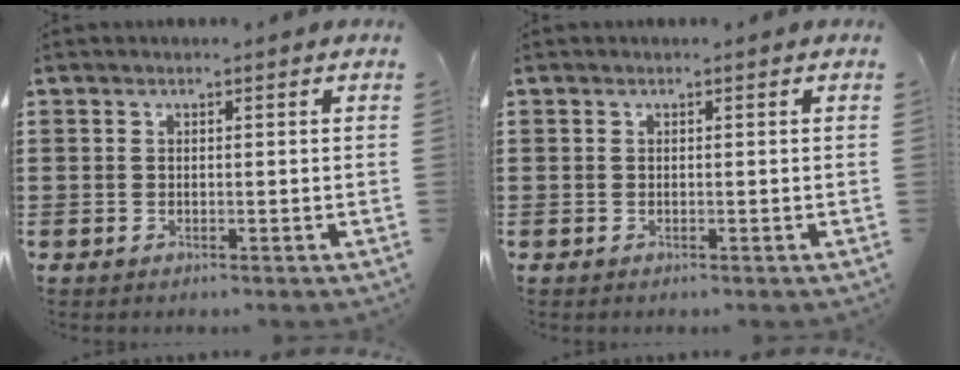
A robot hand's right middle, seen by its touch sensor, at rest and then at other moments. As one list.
[{"total": 0.0}]